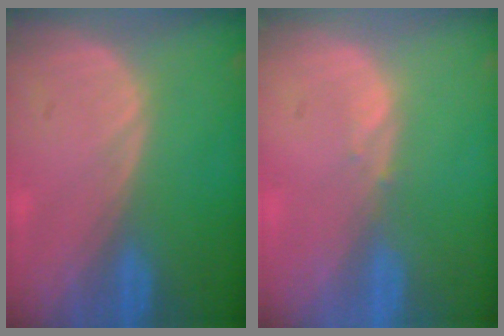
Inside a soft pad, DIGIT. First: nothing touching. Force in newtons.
{"total": 0.6, "press": 0.6, "slide": 0.1}